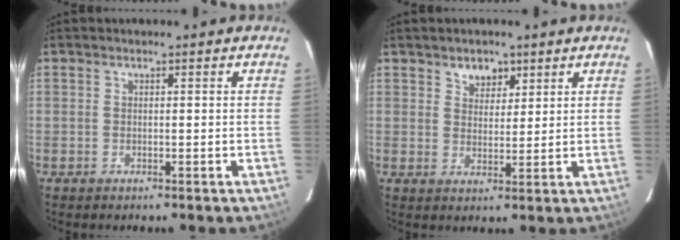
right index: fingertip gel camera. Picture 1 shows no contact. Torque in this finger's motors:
{"motor_torque": [0.02, 0.05, 0.04, 0.02]}